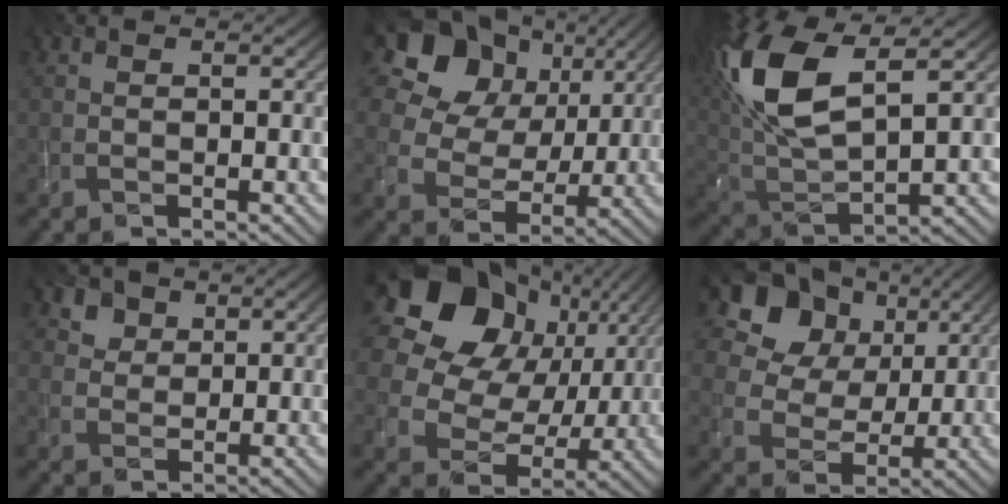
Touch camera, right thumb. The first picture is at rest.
{"total": 16.9, "force": [8.3, 12.2, 8.4], "torque": [-0.243, 0.070, 0.165]}
{"total": 14.4, "force": [5.3, 6.3, 11.8], "torque": [-0.288, 0.020, 0.110]}
{"total": 4.1, "force": [2.4, 3.0, 1.4], "torque": [-0.046, -0.010, 0.054]}
{"total": 21.8, "force": [8.7, 16.5, 11.3], "torque": [-0.295, 0.065, 0.165]}
{"total": 14.7, "force": [7.3, 10.6, 7.0], "torque": [-0.205, 0.052, 0.159]}